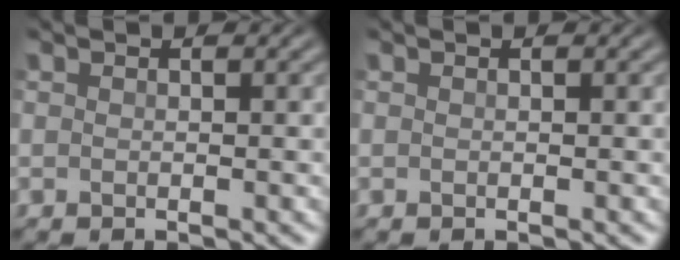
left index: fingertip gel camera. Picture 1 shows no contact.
{"total": 0.0}